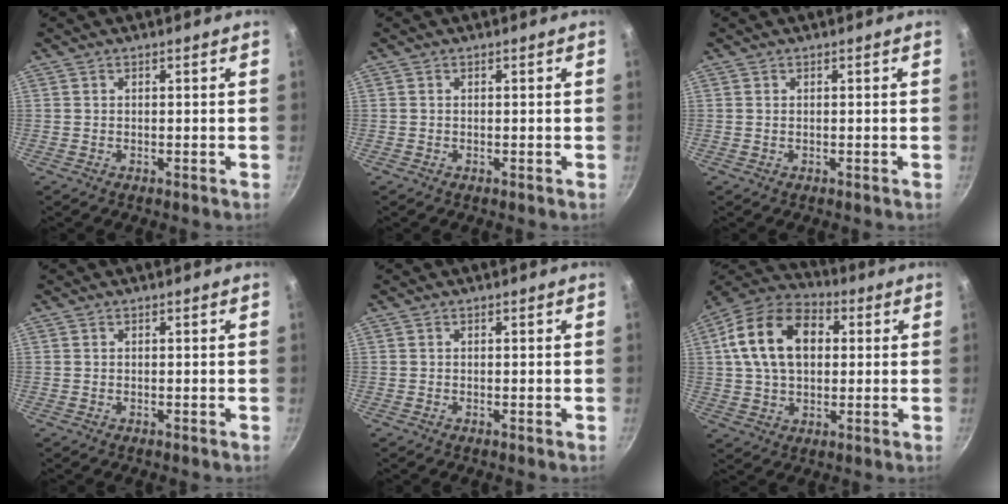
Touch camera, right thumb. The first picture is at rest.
{"total": 0.0}
{"total": 0.0}
{"total": 0.0}
{"total": 0.0}
{"total": 17.1, "force": [3.4, 11.5, 12.2], "torque": [-0.193, 0.022, 0.044]}